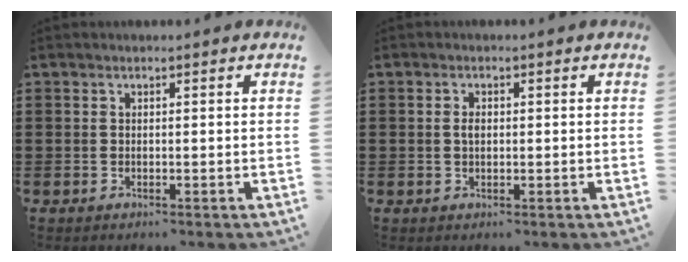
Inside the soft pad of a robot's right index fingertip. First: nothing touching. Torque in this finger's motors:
{"motor_torque": [0.91, 0.80, 0.22, 0.06]}